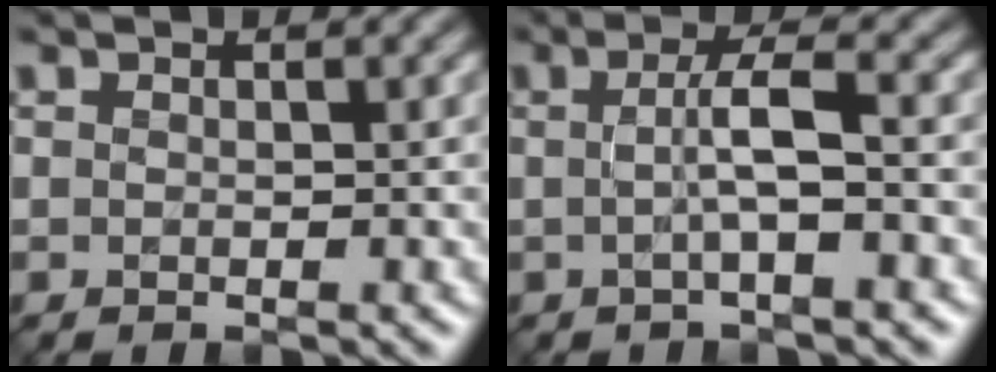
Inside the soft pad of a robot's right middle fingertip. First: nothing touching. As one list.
[{"total": 3.2, "force": [-0.1, 0.4, 3.2], "torque": [-0.059, 0.003, -0.005]}]